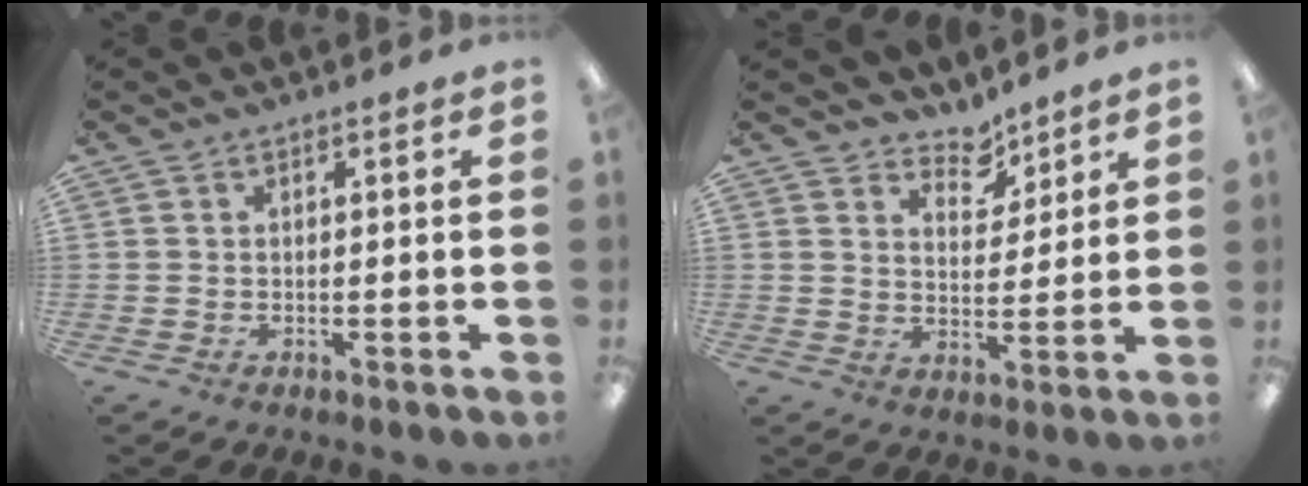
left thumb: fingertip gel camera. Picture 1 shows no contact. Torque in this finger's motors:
{"motor_torque": [0.19, 0.15, -0.14, -0.24, -0.01]}